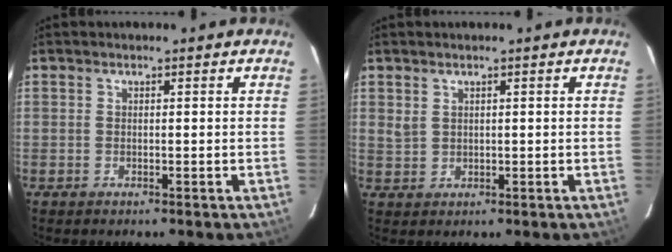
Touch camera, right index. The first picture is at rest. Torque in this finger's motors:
{"motor_torque": [-0.07, 0.14, 0.01, 0.00]}